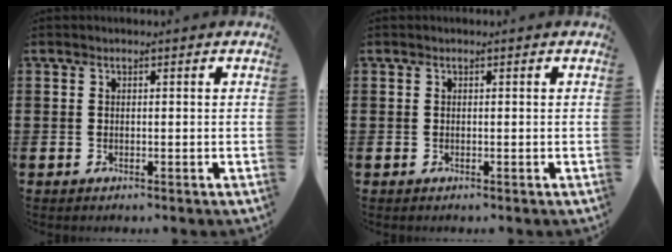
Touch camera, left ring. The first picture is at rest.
{"total": 0.0}